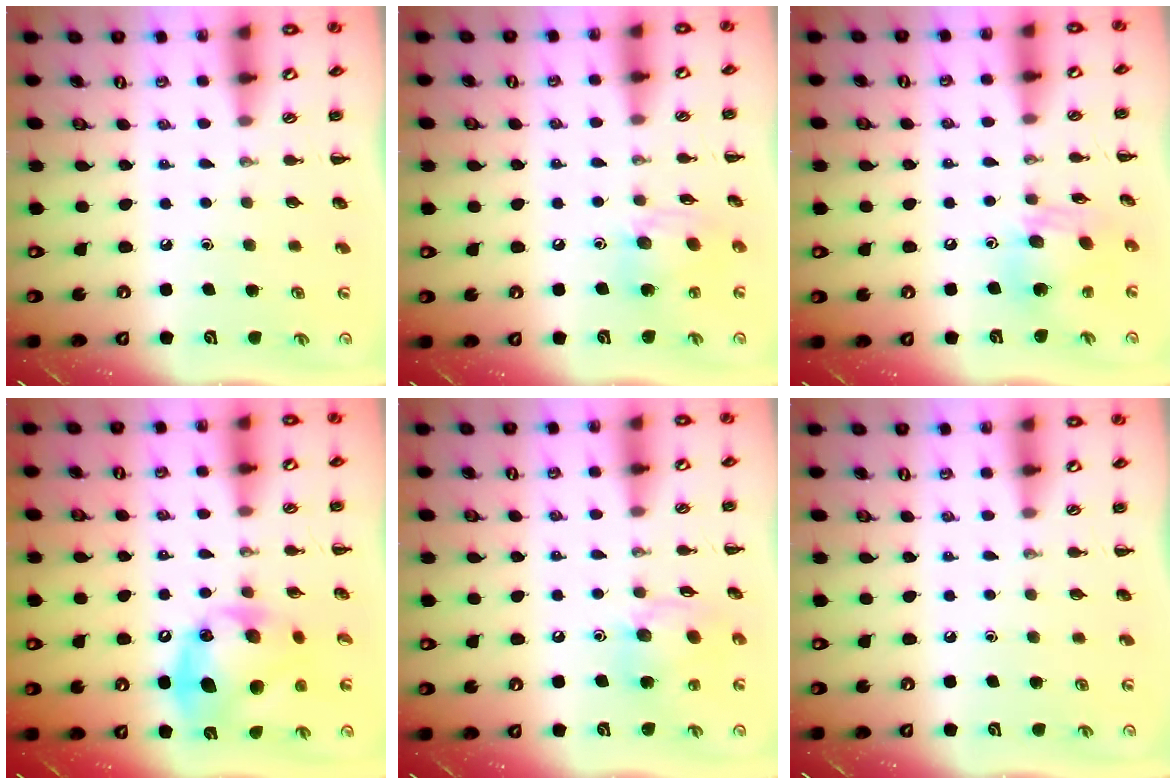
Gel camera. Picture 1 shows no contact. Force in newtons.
{"total": 10.0, "press": 10.0, "slide": 1.1}
{"total": 12.6, "press": 12.5, "slide": 1.7}
{"total": 16.5, "press": 16.5, "slide": 0.9}
{"total": 12.3, "press": 12.0, "slide": 2.6}
{"total": 0.0}